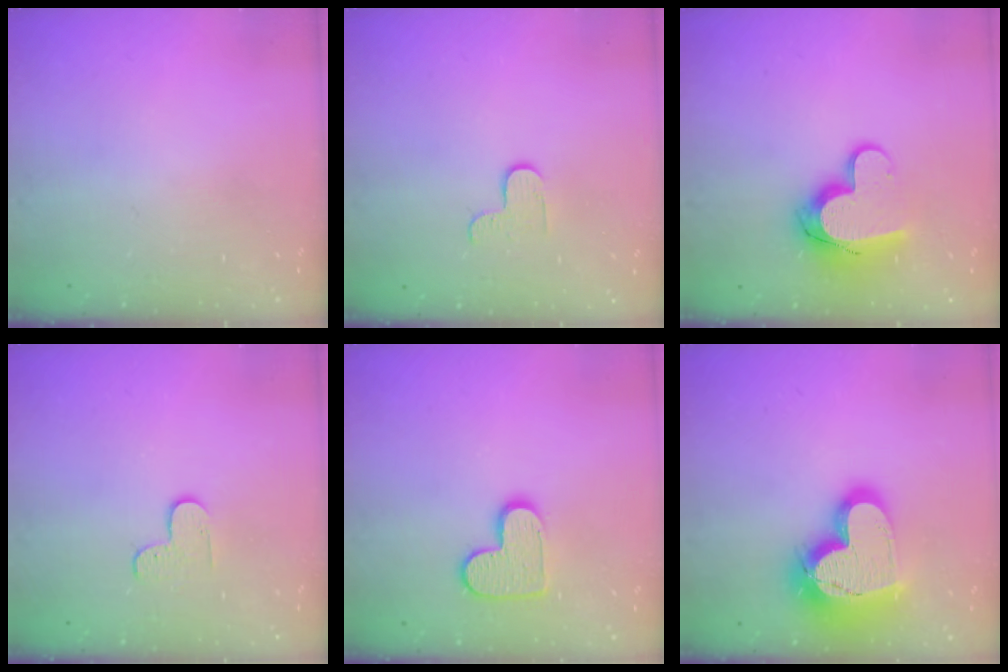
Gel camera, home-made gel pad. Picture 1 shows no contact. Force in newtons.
{"total": 3.1, "press": 3.1, "slide": 0.4}
{"total": 12.4, "press": 12.4, "slide": 0.6}
{"total": 3.5, "press": 3.5, "slide": 0.4}
{"total": 11.4, "press": 11.3, "slide": 0.6}
{"total": 23.1, "press": 23.0, "slide": 1.8}